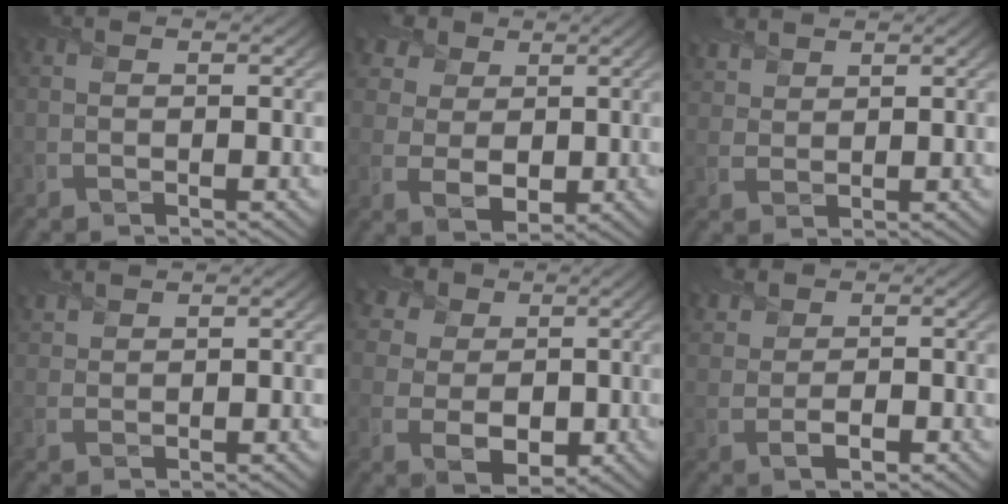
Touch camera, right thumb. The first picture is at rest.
{"total": 8.1, "force": [3.6, 6.2, 3.8], "torque": [-0.117, 0.007, 0.070]}
{"total": 3.8, "force": [3.1, 1.6, 1.5], "torque": [-0.040, 0.011, 0.067]}
{"total": 2.7, "force": [2.4, 0.9, 1.0], "torque": [-0.028, 0.008, 0.055]}
{"total": 9.4, "force": [2.9, 7.7, 4.6], "torque": [-0.114, 0.009, 0.047]}
{"total": 4.1, "force": [1.2, 2.8, 2.8], "torque": [-0.060, 0.000, 0.020]}